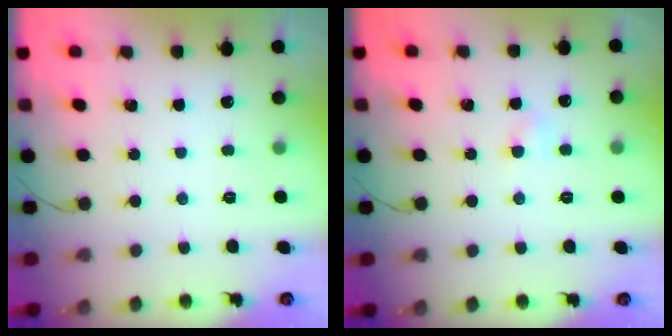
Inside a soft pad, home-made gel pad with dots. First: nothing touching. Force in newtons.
{"total": 3.0, "press": 2.8, "slide": 1.0}